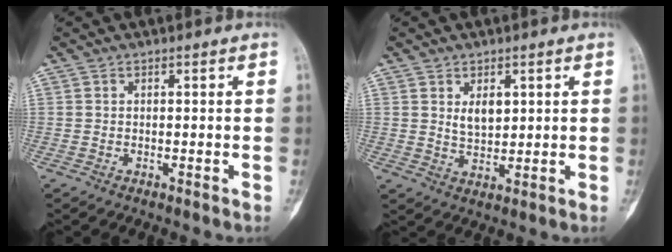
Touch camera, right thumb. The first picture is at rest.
{"total": 4.2, "force": [1.5, 2.5, 3.0], "torque": [-0.037, -0.015, 0.030]}